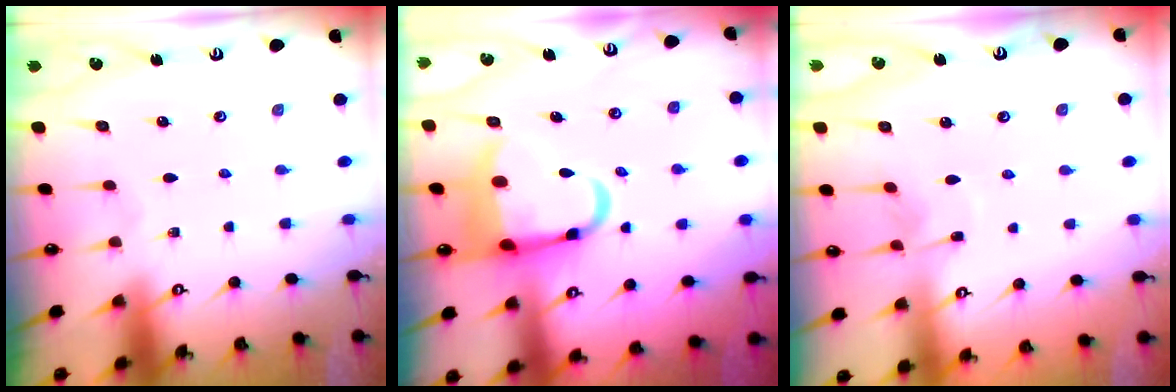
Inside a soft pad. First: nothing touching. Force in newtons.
{"total": 13.6, "press": 13.2, "slide": 2.9}
{"total": 3.2, "press": 3.2, "slide": 0.4}